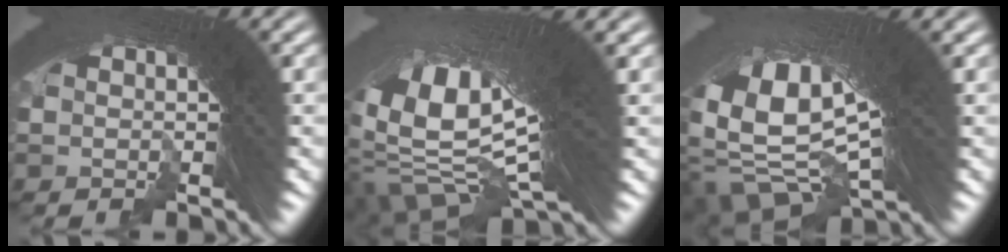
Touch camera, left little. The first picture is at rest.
{"total": 20.2, "force": [0.1, 10.2, 17.5], "torque": [-0.333, -0.037, 0.027]}
{"total": 19.1, "force": [1.3, 11.7, 15.1], "torque": [-0.315, -0.044, 0.040]}